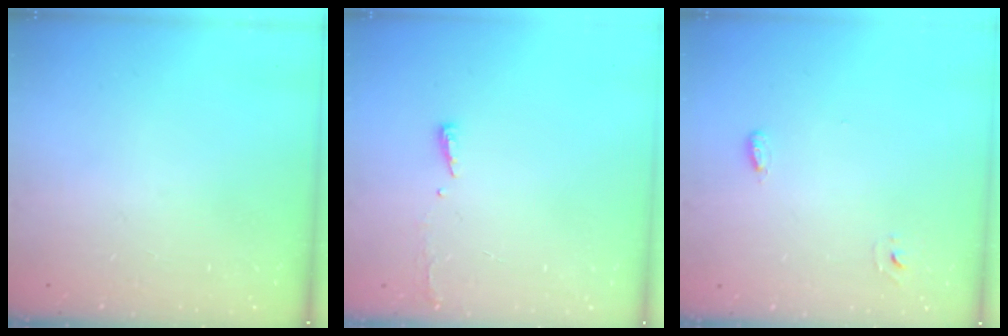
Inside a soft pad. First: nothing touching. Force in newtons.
{"total": 3.2, "press": 3.2, "slide": 0.6}
{"total": 2.6, "press": 2.5, "slide": 0.6}